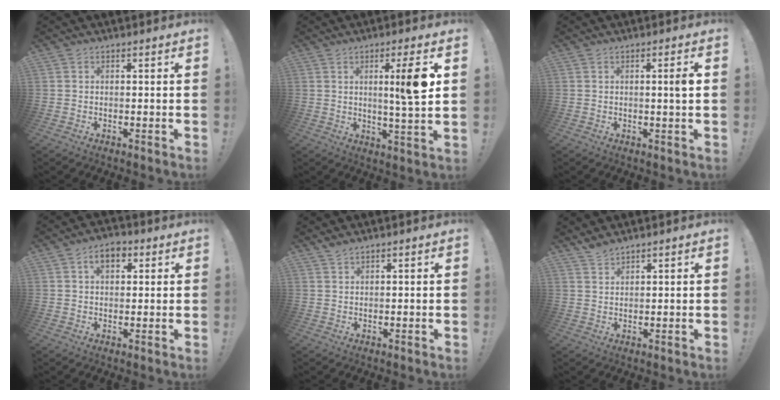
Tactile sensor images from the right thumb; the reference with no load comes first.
{"total": 10.2, "force": [2.3, -0.1, 9.9], "torque": [-0.142, -0.017, 0.021]}
{"total": 3.2, "force": [0.4, -0.4, 3.2], "torque": [-0.044, -0.007, -0.002]}
{"total": 5.4, "force": [2.1, 3.5, 3.6], "torque": [-0.046, 0.002, 0.034]}
{"total": 1.5, "force": [1.4, 0.3, 0.6], "torque": [-0.013, -0.003, 0.026]}
{"total": 2.8, "force": [2.6, 0.4, 1.0], "torque": [-0.013, -0.017, 0.047]}